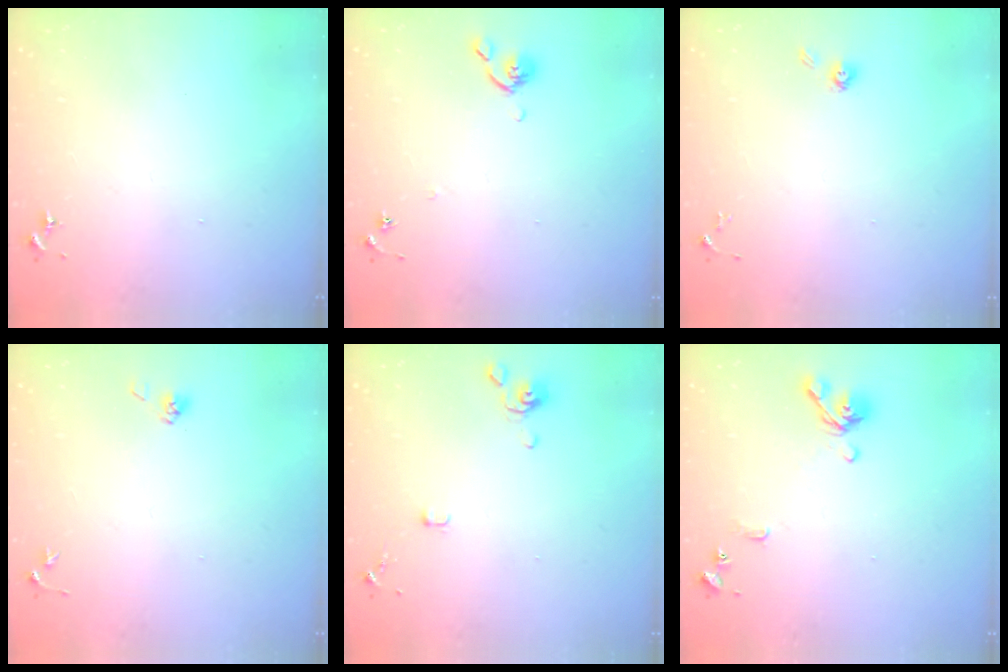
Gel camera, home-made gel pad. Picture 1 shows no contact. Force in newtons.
{"total": 5.0, "press": 4.9, "slide": 0.8}
{"total": 3.7, "press": 3.3, "slide": 1.8}
{"total": 4.5, "press": 4.3, "slide": 1.3}
{"total": 3.3, "press": 3.2, "slide": 0.7}
{"total": 10.1, "press": 10.0, "slide": 1.4}